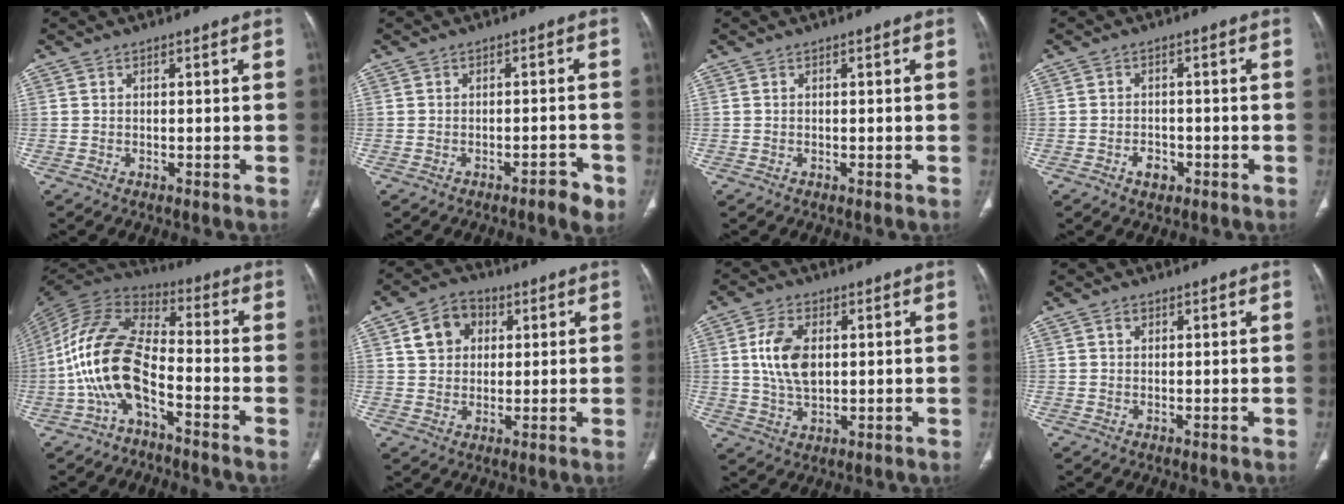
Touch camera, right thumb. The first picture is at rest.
{"total": 2.9, "force": [-1.9, 0.9, 2.0], "torque": [-0.023, 0.017, -0.023]}
{"total": 0.0}
{"total": 4.4, "force": [-2.3, 3.0, 2.2], "torque": [-0.019, 0.022, -0.034]}
{"total": 14.2, "force": [-5.2, 6.5, 11.5], "torque": [-0.238, 0.062, -0.110]}
{"total": 8.5, "force": [3.0, 6.7, 4.3], "torque": [-0.048, 0.001, 0.047]}
{"total": 9.1, "force": [1.5, 5.4, 7.2], "torque": [-0.135, -0.006, 0.034]}
{"total": 1.2, "force": [0.6, 0.8, 0.5], "torque": [-0.003, -0.002, 0.011]}